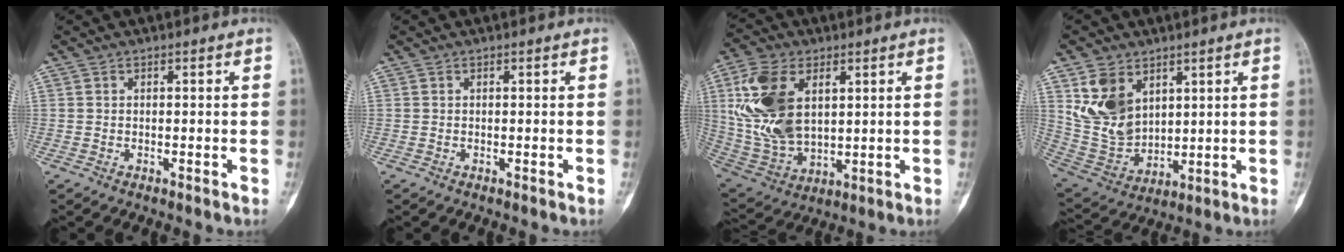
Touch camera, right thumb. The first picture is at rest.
{"total": 0.0}
{"total": 17.3, "force": [4.4, 10.5, 13.0], "torque": [-0.255, -0.014, 0.097]}
{"total": 12.2, "force": [5.4, 8.5, 6.9], "torque": [-0.108, -0.027, 0.130]}